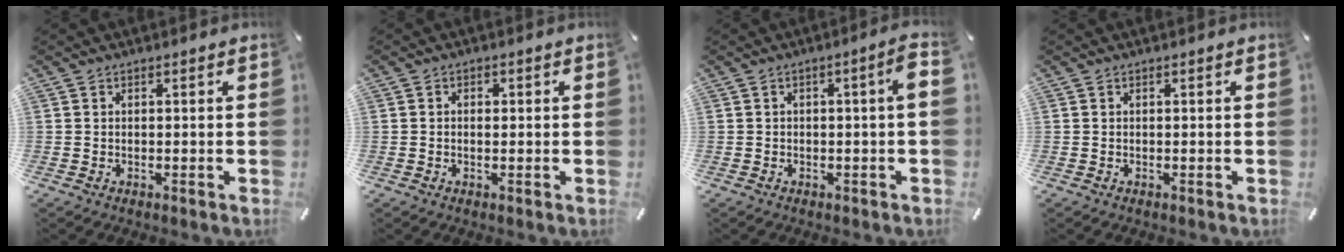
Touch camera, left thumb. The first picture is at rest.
{"total": 1.3, "force": [0.0, 0.9, 0.9], "torque": [-0.012, 0.000, -0.004]}
{"total": 4.1, "force": [-0.3, 0.9, 4.0], "torque": [-0.068, 0.005, -0.005]}
{"total": 0.0}